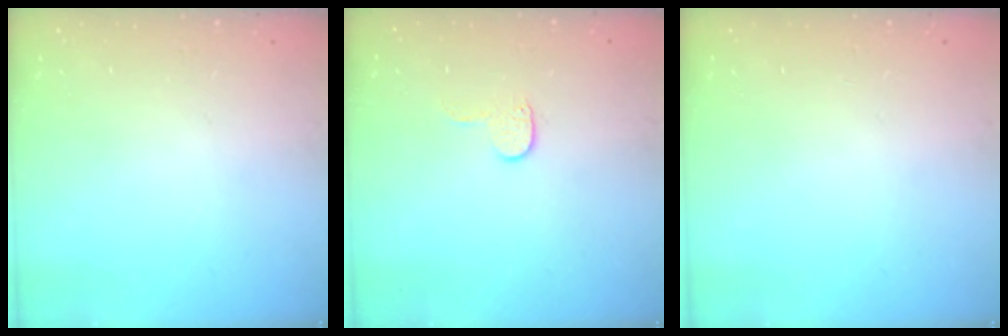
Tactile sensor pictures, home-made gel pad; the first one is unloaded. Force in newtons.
{"total": 3.9, "press": 3.9, "slide": 0.4}
{"total": 0.0}